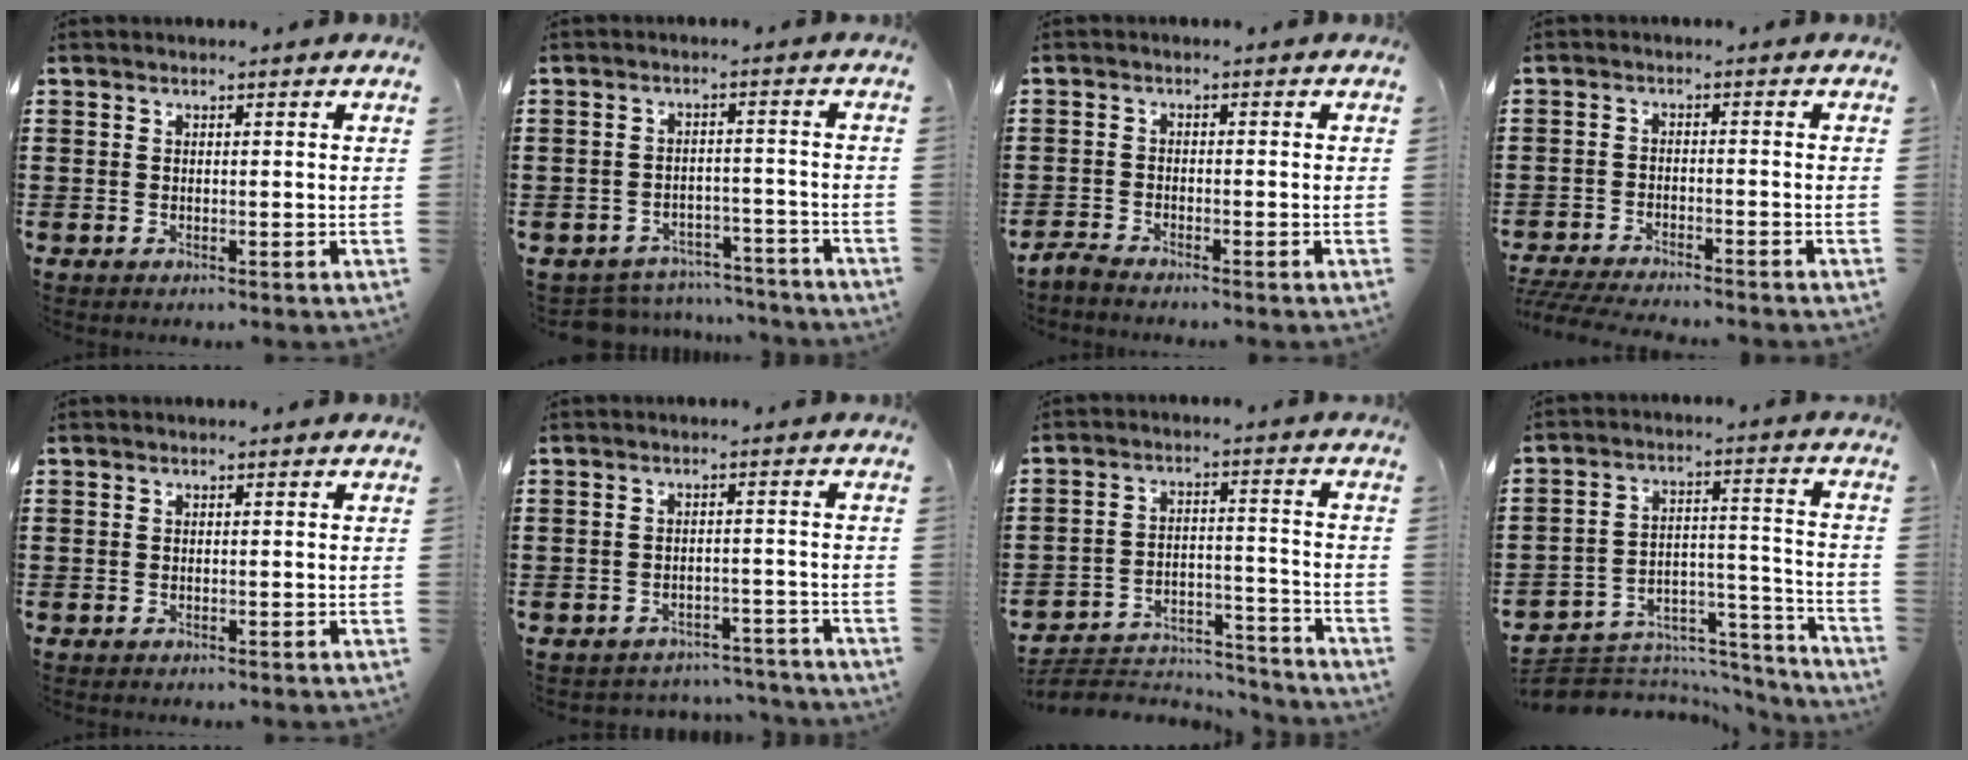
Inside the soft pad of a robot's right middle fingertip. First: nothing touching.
{"total": 4.6, "force": [-4.5, 0.8, 0.0], "torque": [-0.004, 0.010, -0.095]}
{"total": 2.1, "force": [-2.1, 0.1, 0.4], "torque": [-0.018, 0.000, -0.045]}
{"total": 3.9, "force": [-3.8, 0.1, 0.8], "torque": [-0.028, -0.008, -0.083]}
{"total": 0.0}
{"total": 3.0, "force": [-2.9, 0.4, -0.1], "torque": [-0.006, 0.000, -0.064]}
{"total": 5.1, "force": [-5.0, 1.2, 0.5], "torque": [-0.009, 0.015, -0.102]}
{"total": 6.6, "force": [-6.1, 2.6, 0.5], "torque": [-0.004, 0.020, -0.116]}